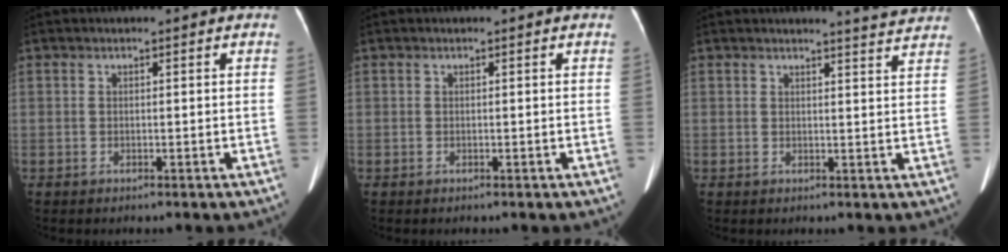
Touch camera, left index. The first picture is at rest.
{"total": 0.0}
{"total": 3.8, "force": [3.8, -0.6, 0.4], "torque": [-0.013, -0.013, 0.035]}